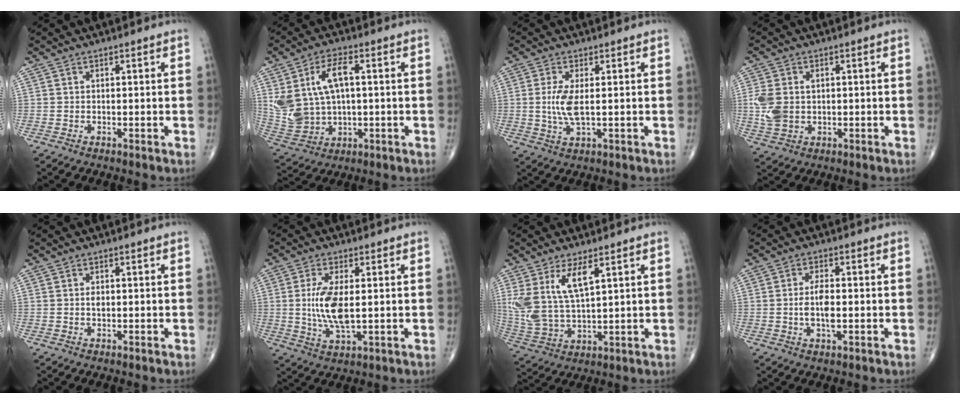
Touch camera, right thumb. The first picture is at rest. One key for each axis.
{"total": 13.0, "fx": 2.9, "fy": 7.3, "fz": 10.3, "tx": -0.201, "ty": 0.003, "tz": 0.069}
{"total": 5.4, "fx": 0.3, "fy": 1.7, "fz": 5.1, "tx": -0.118, "ty": -0.010, "tz": 0.008}
{"total": 6.8, "fx": 0.5, "fy": 4.8, "fz": 4.8, "tx": -0.107, "ty": 0.004, "tz": 0.017}
{"total": 1.2, "fx": 0.1, "fy": 0.7, "fz": 1.0, "tx": -0.013, "ty": 0.001, "tz": 0.002}
{"total": 9.0, "fx": 0.4, "fy": 3.4, "fz": 8.3, "tx": -0.173, "ty": -0.013, "tz": 0.012}
{"total": 11.5, "fx": 5.0, "fy": 4.5, "fz": 9.3, "tx": -0.198, "ty": -0.021, "tz": 0.114}
{"total": 5.1, "fx": -0.4, "fy": 2.0, "fz": 4.7, "tx": -0.090, "ty": -0.002, "tz": -0.008}